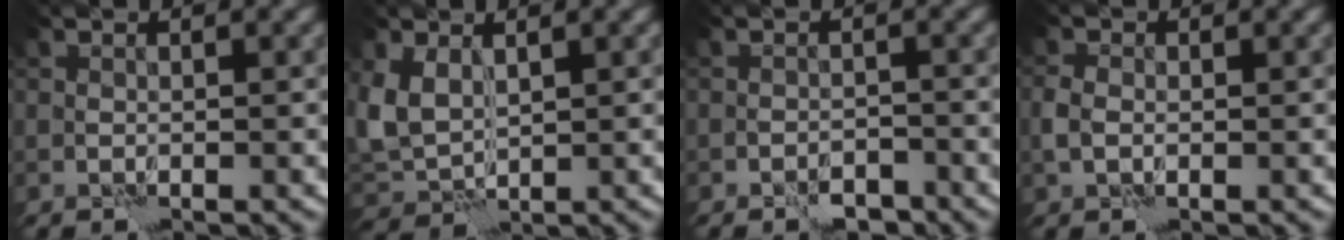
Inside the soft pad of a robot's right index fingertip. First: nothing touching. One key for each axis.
{"total": 3.7, "fx": 1.5, "fy": 2.5, "fz": 2.3, "tx": -0.066, "ty": -0.007, "tz": 0.032}
{"total": 2.1, "fx": -1.7, "fy": 0.8, "fz": 0.8, "tx": -0.007, "ty": 0.002, "tz": -0.030}
{"total": 1.7, "fx": -0.2, "fy": 1.2, "fz": 1.2, "tx": -0.028, "ty": -0.002, "tz": -0.009}